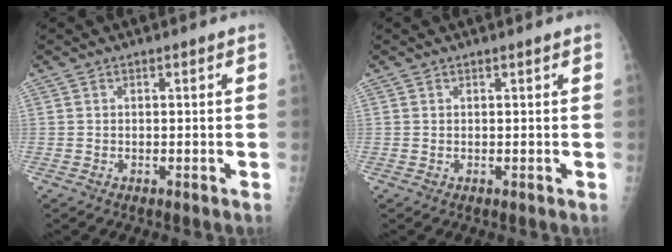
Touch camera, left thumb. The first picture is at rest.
{"total": 0.0}